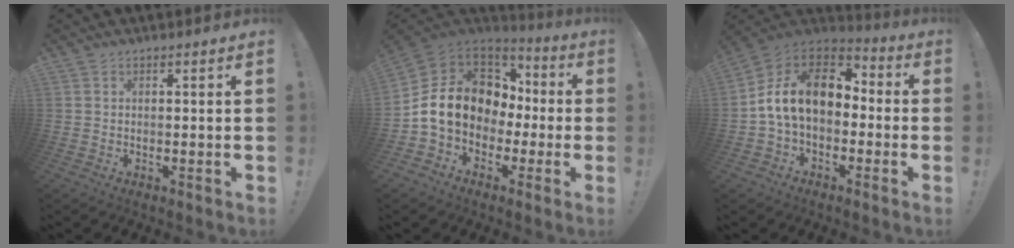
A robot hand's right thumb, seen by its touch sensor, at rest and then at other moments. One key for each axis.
{"total": 16.3, "fx": 0.7, "fy": 12.8, "fz": 10.0, "tx": -0.171, "ty": 0.008, "tz": 0.035}
{"total": 16.7, "fx": 2.2, "fy": 11.2, "fz": 12.1, "tx": -0.198, "ty": 0.012, "tz": 0.048}